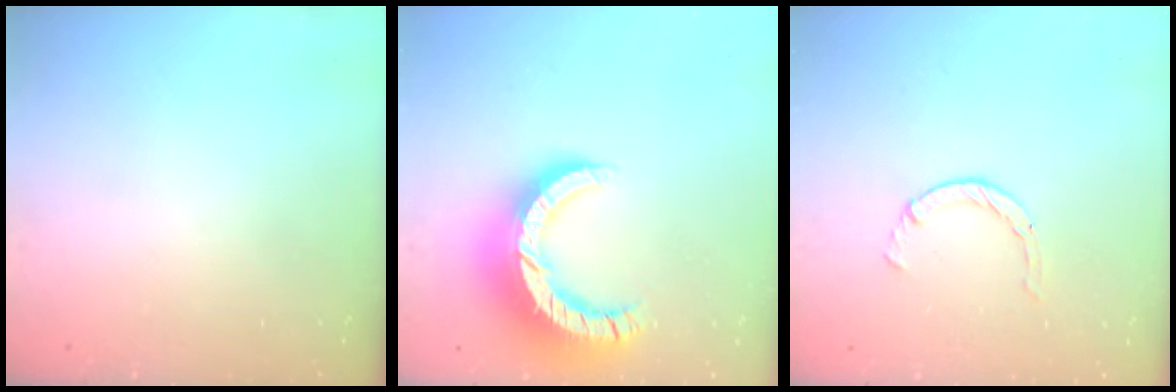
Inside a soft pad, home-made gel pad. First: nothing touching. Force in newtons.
{"total": 16.1, "press": 16.0, "slide": 1.4}
{"total": 2.1, "press": 2.1, "slide": 0.3}